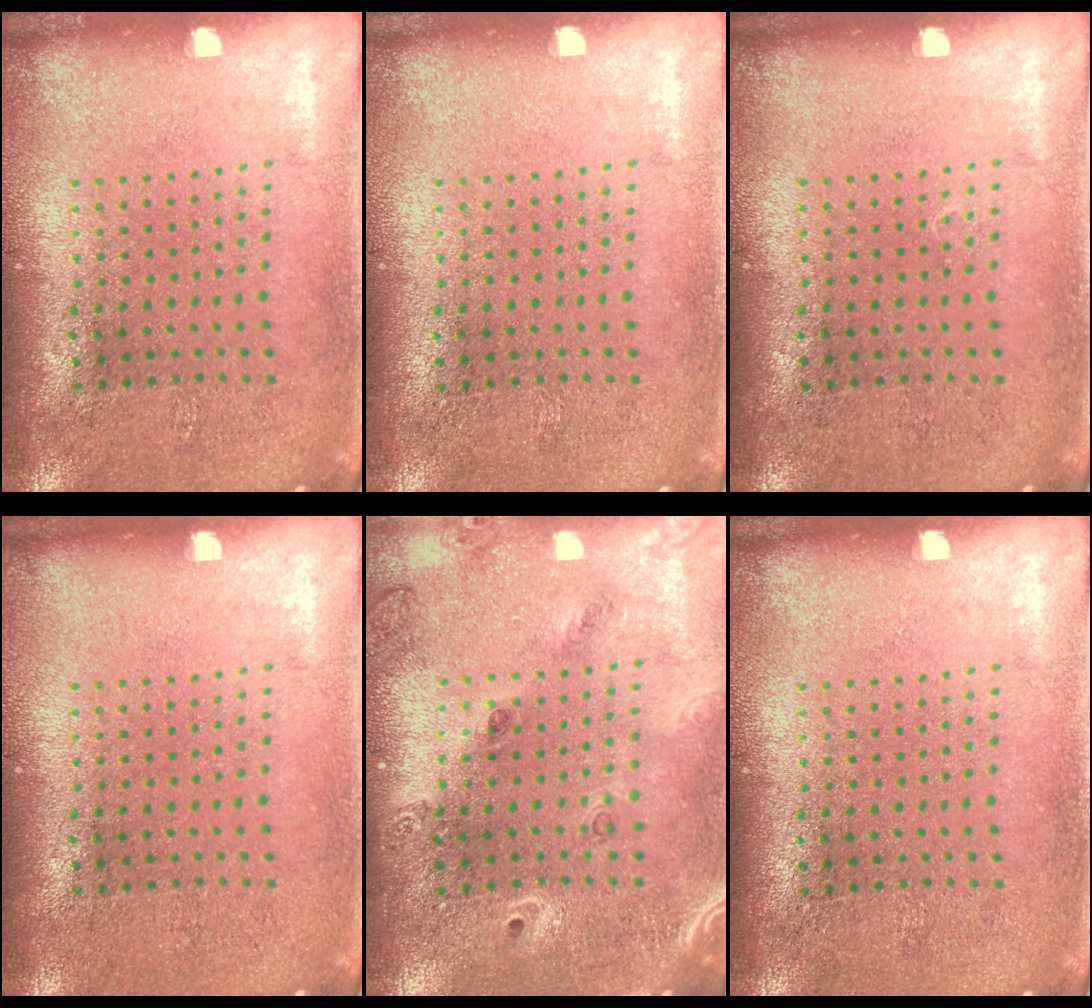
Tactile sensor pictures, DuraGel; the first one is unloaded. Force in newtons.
{"total": 0.0}
{"total": 0.0}
{"total": 0.0}
{"total": 1.5, "press": 1.3, "slide": 0.7}
{"total": 0.0}